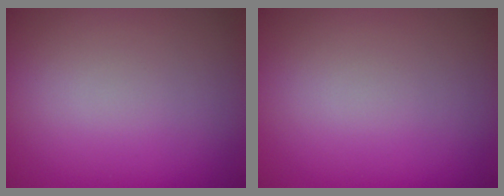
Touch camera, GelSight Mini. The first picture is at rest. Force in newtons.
{"total": 0.0}